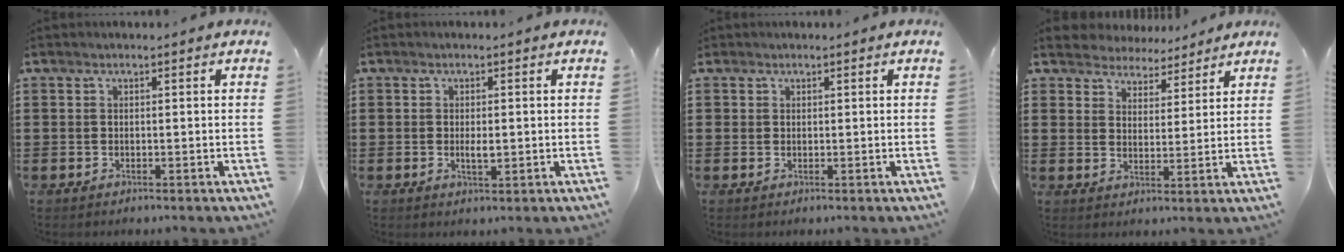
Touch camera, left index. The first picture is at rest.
{"total": 2.1, "force": [0.0, 0.8, 1.9], "torque": [-0.036, 0.000, 0.000]}
{"total": 1.2, "force": [0.9, 0.8, 0.0], "torque": [-0.004, 0.005, 0.018]}
{"total": 4.4, "force": [4.3, 1.1, -0.5], "torque": [-0.013, -0.016, 0.078]}